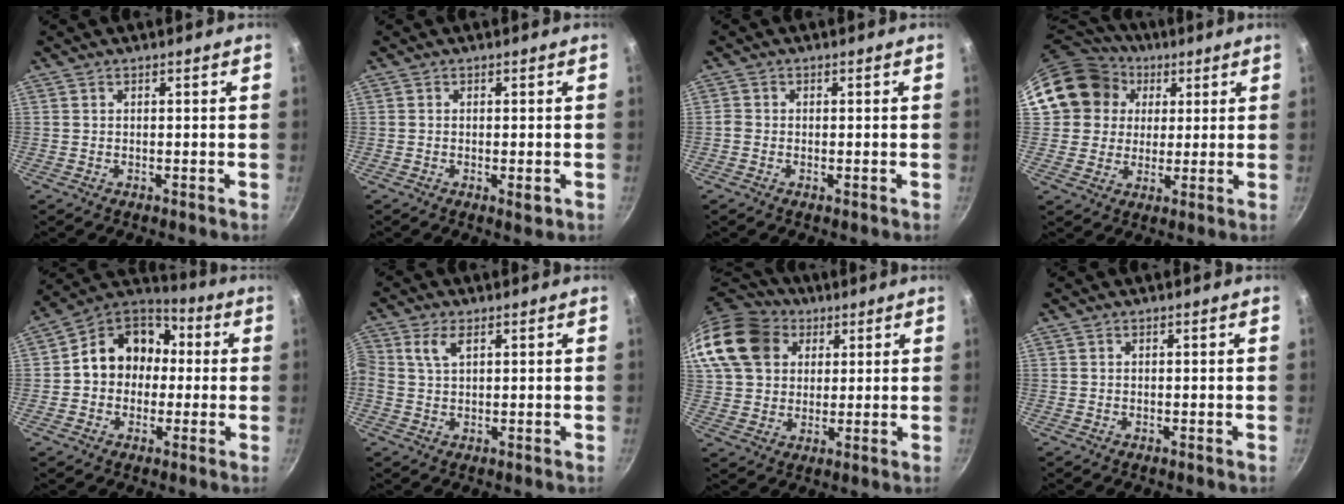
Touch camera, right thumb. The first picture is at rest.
{"total": 1.9, "force": [-0.6, 0.6, 1.7], "torque": [-0.029, -0.005, -0.010]}
{"total": 1.2, "force": [-0.5, 0.8, 0.7], "torque": [-0.020, 0.004, -0.015]}
{"total": 14.5, "force": [4.5, 12.9, 4.9], "torque": [-0.068, 0.020, 0.075]}
{"total": 14.2, "force": [0.4, 12.1, 7.6], "torque": [-0.075, 0.044, -0.012]}
{"total": 3.9, "force": [1.4, 2.1, 2.9], "torque": [-0.058, 0.003, 0.023]}
{"total": 19.0, "force": [7.3, 14.8, 9.4], "torque": [-0.187, 0.019, 0.130]}
{"total": 0.0}